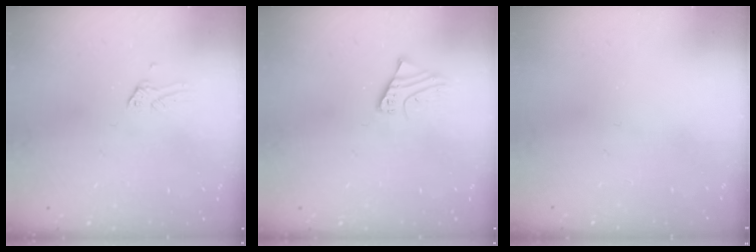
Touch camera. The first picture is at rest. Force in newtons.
{"total": 2.6, "press": 2.6, "slide": 0.2}
{"total": 0.0}